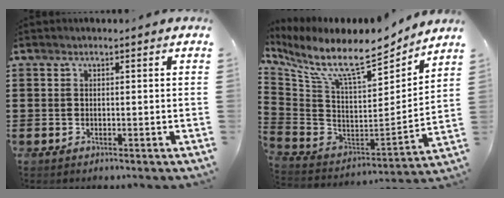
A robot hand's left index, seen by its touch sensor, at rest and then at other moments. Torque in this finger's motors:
{"motor_torque": [2.14, 0.00, 0.74, 0.21]}